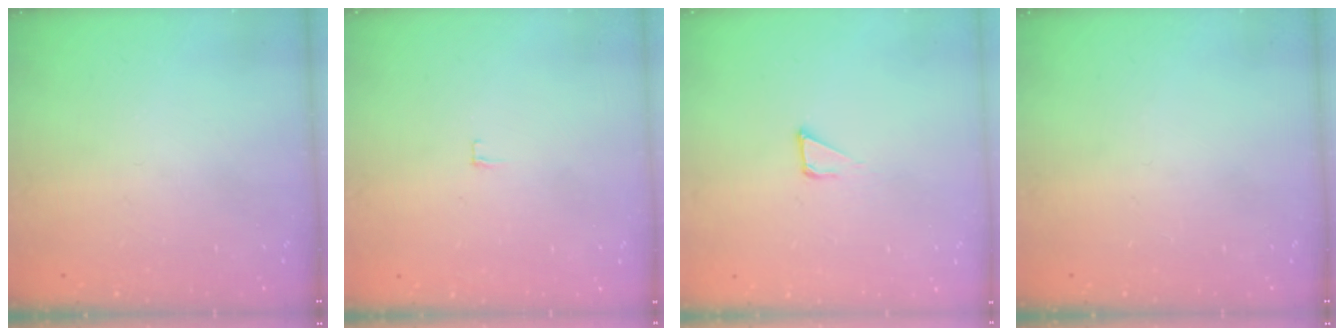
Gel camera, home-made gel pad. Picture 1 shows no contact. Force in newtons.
{"total": 3.8, "press": 3.8, "slide": 0.3}
{"total": 2.8, "press": 2.8, "slide": 0.1}
{"total": 0.0}